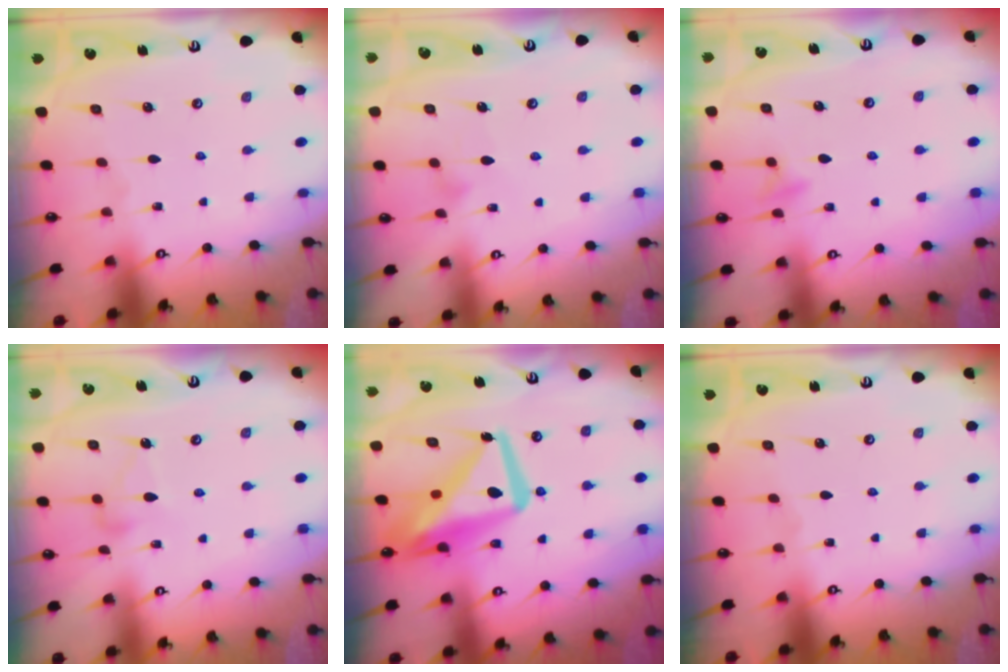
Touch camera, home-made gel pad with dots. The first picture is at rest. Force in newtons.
{"total": 6.0, "press": 5.9, "slide": 0.4}
{"total": 5.6, "press": 5.6, "slide": 0.7}
{"total": 7.8, "press": 7.8, "slide": 0.4}
{"total": 15.4, "press": 15.4, "slide": 1.4}
{"total": 0.0}